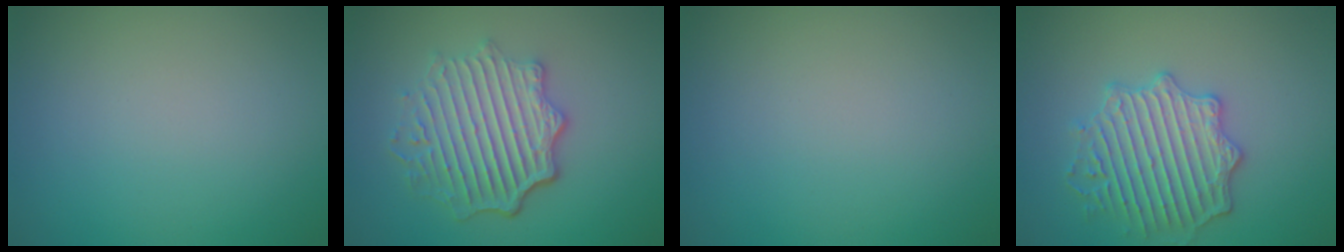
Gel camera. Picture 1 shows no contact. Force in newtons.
{"total": 6.0, "press": 4.5, "slide": 4.0}
{"total": 0.0}
{"total": 4.2, "press": 4.1, "slide": 1.0}